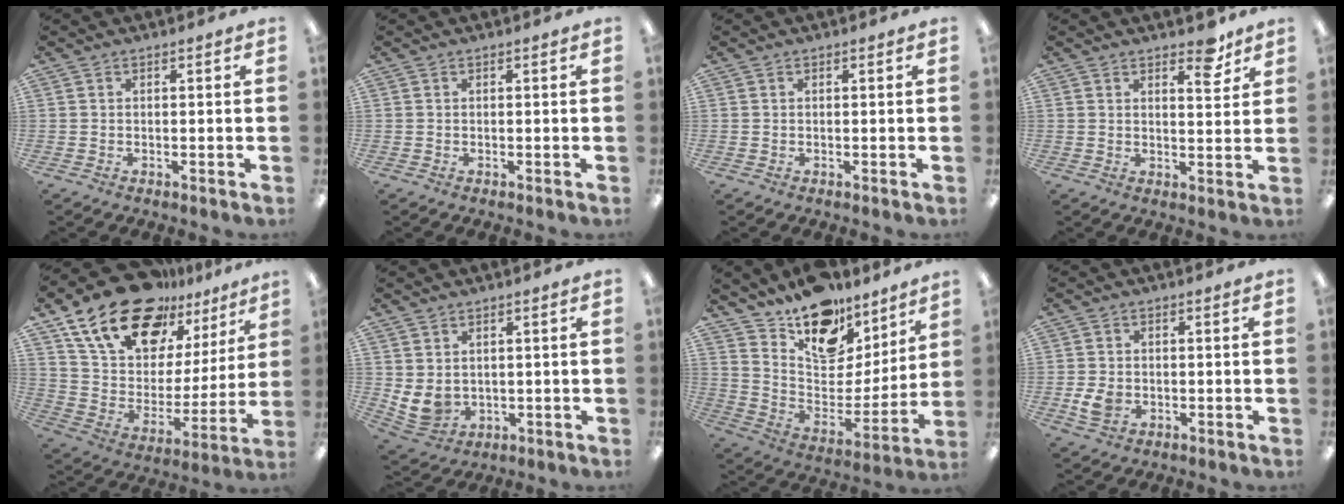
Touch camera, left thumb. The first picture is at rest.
{"total": 0.0}
{"total": 0.0}
{"total": 6.0, "force": [4.4, 2.5, 3.3], "torque": [-0.029, -0.025, 0.070]}
{"total": 21.8, "force": [15.9, 11.3, 9.9], "torque": [-0.184, -0.095, 0.290]}
{"total": 5.5, "force": [1.5, 4.4, 2.8], "torque": [-0.069, -0.011, 0.031]}
{"total": 16.0, "force": [12.2, 8.7, 5.6], "torque": [-0.098, -0.096, 0.221]}
{"total": 4.6, "force": [-1.1, 3.6, 2.7], "torque": [-0.056, -0.003, -0.021]}